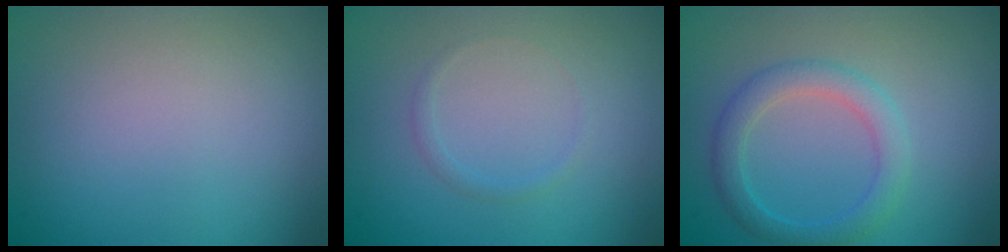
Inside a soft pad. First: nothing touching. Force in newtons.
{"total": 0.7, "press": 0.7, "slide": 0.0}
{"total": 3.0, "press": 3.0, "slide": 0.1}